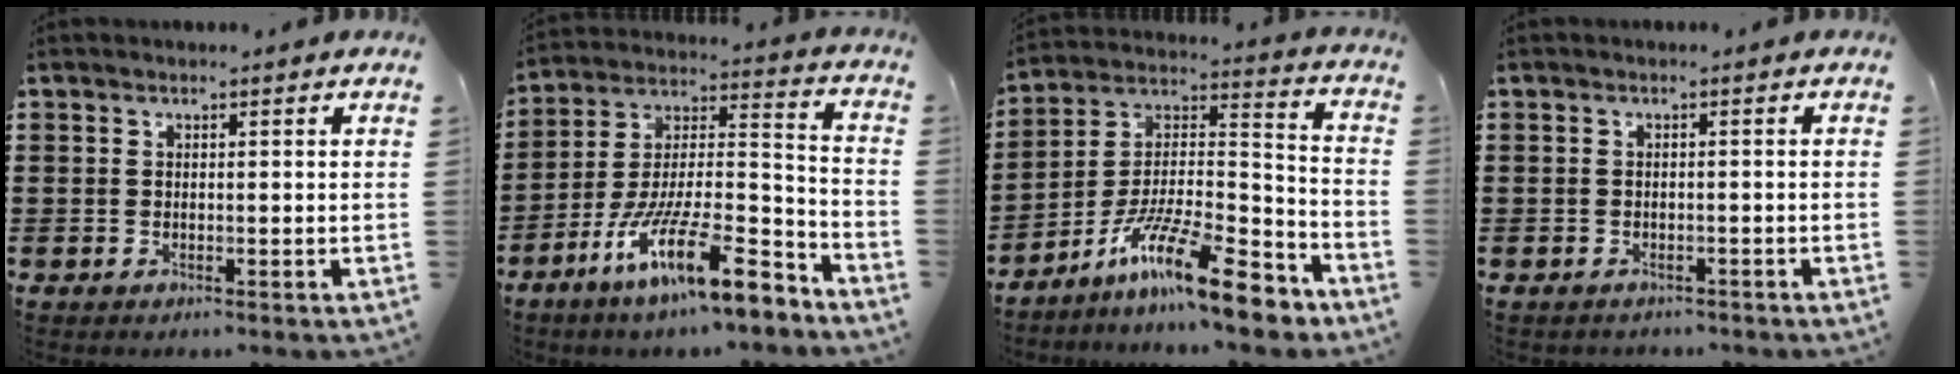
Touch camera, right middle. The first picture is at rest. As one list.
[{"total": 15.9, "force": [-11.2, 2.6, 11.0], "torque": [-0.201, 0.017, -0.203]}, {"total": 15.1, "force": [-10.8, 2.6, 10.3], "torque": [-0.188, 0.020, -0.200]}, {"total": 0.8, "force": [-0.7, 0.1, 0.1], "torque": [-0.005, -0.002, -0.015]}]